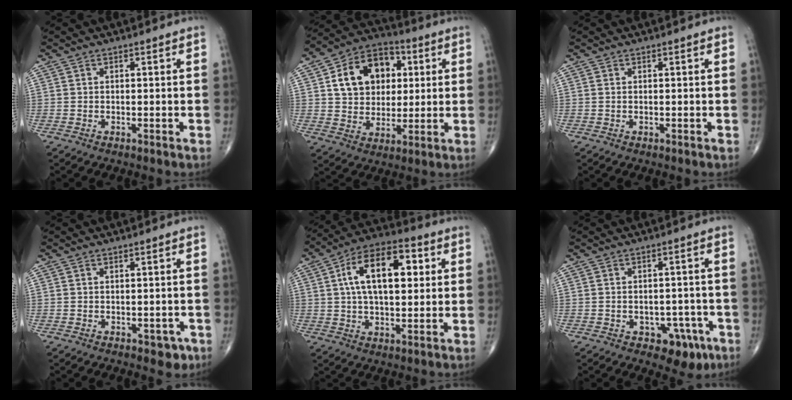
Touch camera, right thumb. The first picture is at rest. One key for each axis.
{"total": 15.5, "fx": 4.0, "fy": 11.6, "fz": 9.4, "tx": -0.116, "ty": 0.005, "tz": 0.064}
{"total": 0.0}
{"total": 2.9, "fx": -1.0, "fy": 1.8, "fz": 2.0, "tx": -0.005, "ty": 0.001, "tz": -0.009}
{"total": 16.1, "fx": 3.6, "fy": 8.4, "fz": 13.2, "tx": -0.201, "ty": 0.017, "tz": 0.055}
{"total": 7.2, "fx": -3.3, "fy": 4.8, "fz": 4.2, "tx": -0.024, "ty": 0.024, "tz": -0.035}